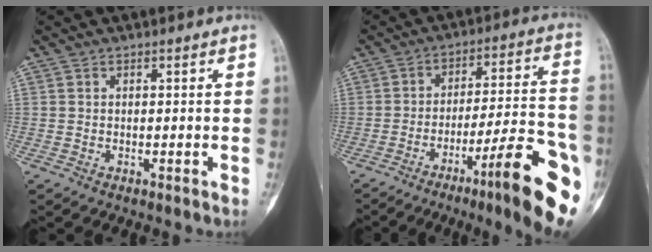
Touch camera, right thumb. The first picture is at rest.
{"total": 18.7, "force": [-8.7, 2.8, 16.3], "torque": [-0.205, 0.048, -0.122]}